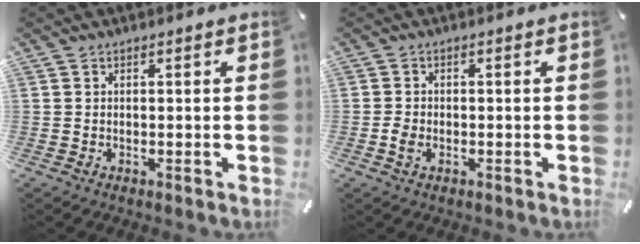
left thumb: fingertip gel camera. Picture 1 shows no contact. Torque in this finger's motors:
{"motor_torque": [-0.12, -0.06, 0.27, 0.14, 0.09]}